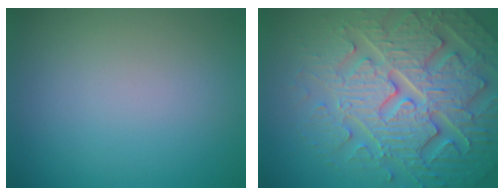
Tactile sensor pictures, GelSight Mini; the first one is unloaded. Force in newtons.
{"total": 8.1, "press": 7.9, "slide": 2.0}